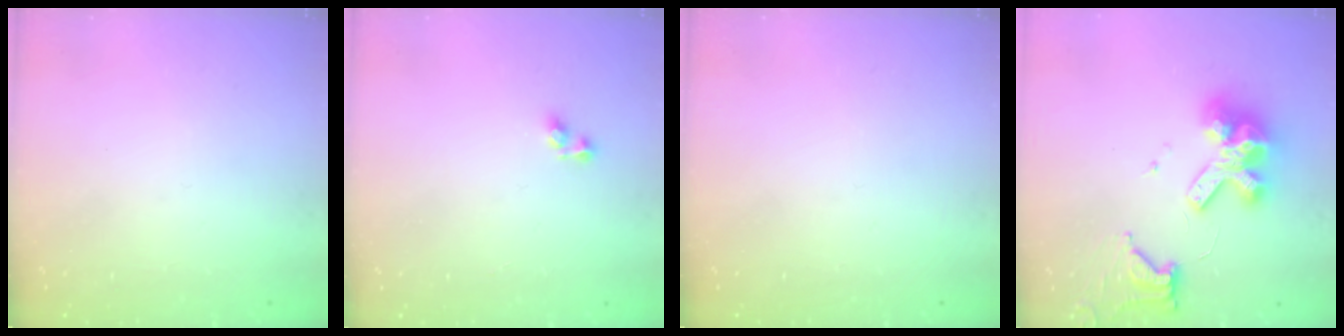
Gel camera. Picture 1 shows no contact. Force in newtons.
{"total": 4.2, "press": 4.1, "slide": 1.1}
{"total": 0.0}
{"total": 13.8, "press": 13.7, "slide": 1.6}